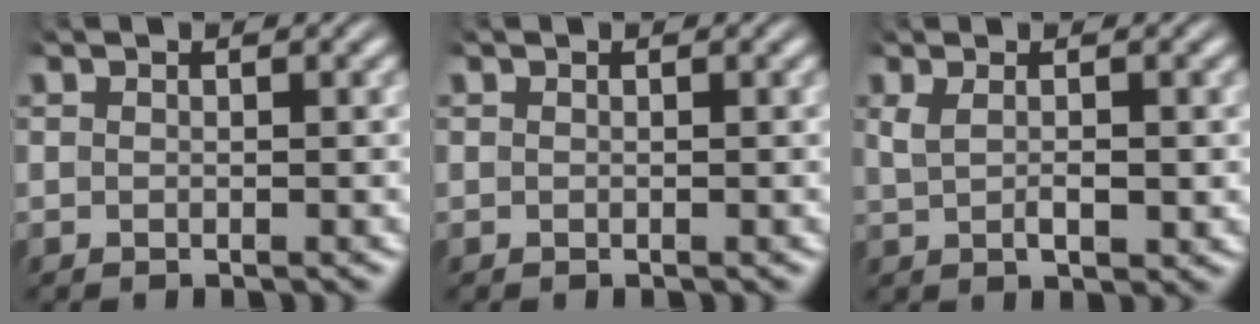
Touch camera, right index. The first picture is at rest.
{"total": 0.0}
{"total": 2.4, "force": [0.3, 0.8, 2.3], "torque": [-0.044, -0.006, 0.014]}